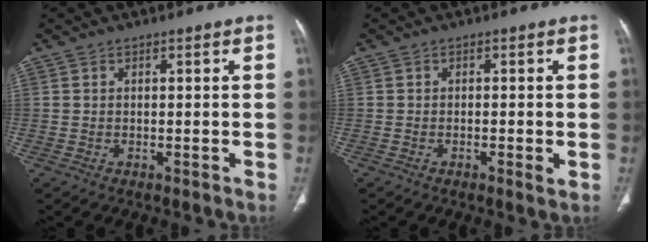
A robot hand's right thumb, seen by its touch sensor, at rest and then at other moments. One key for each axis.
{"total": 1.8, "fx": -0.5, "fy": 0.5, "fz": 1.7, "tx": -0.035, "ty": -0.003, "tz": -0.010}